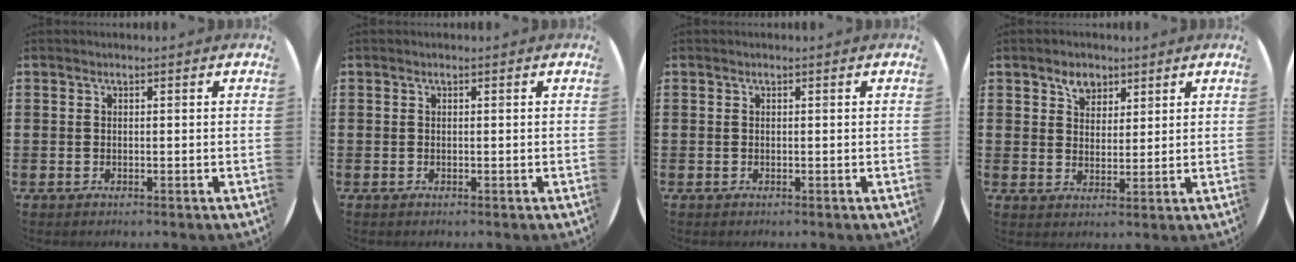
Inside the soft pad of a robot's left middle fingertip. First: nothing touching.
{"total": 0.0}
{"total": 0.0}
{"total": 3.4, "force": [2.6, 2.1, 0.9], "torque": [-0.015, 0.001, 0.047]}